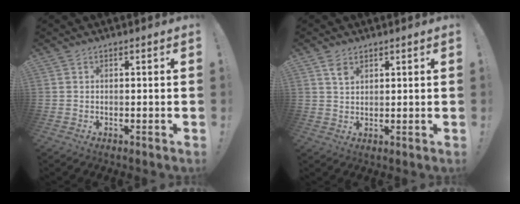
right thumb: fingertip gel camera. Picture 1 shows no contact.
{"total": 3.5, "force": [2.2, 2.0, 1.9], "torque": [-0.027, -0.011, 0.038]}